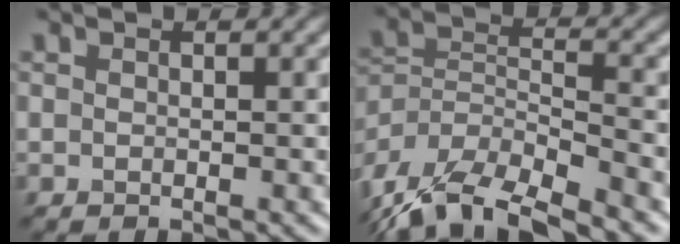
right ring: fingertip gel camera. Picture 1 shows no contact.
{"total": 11.9, "force": [-9.8, 4.1, 5.5], "torque": [-0.099, -0.004, -0.155]}